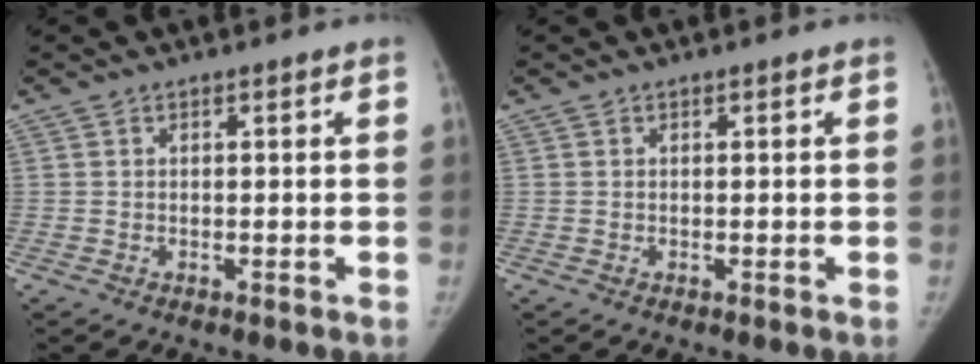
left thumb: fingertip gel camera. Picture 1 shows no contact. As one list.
[{"total": 0.0}]